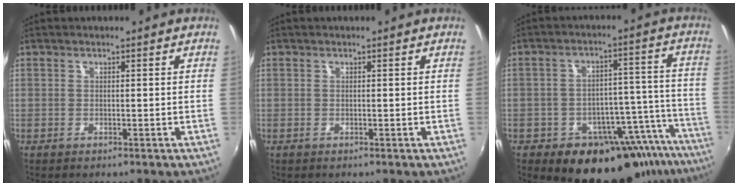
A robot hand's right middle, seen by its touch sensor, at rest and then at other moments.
{"total": 0.0}
{"total": 19.3, "force": [-14.9, 9.8, 7.3], "torque": [-0.097, 0.038, -0.183]}